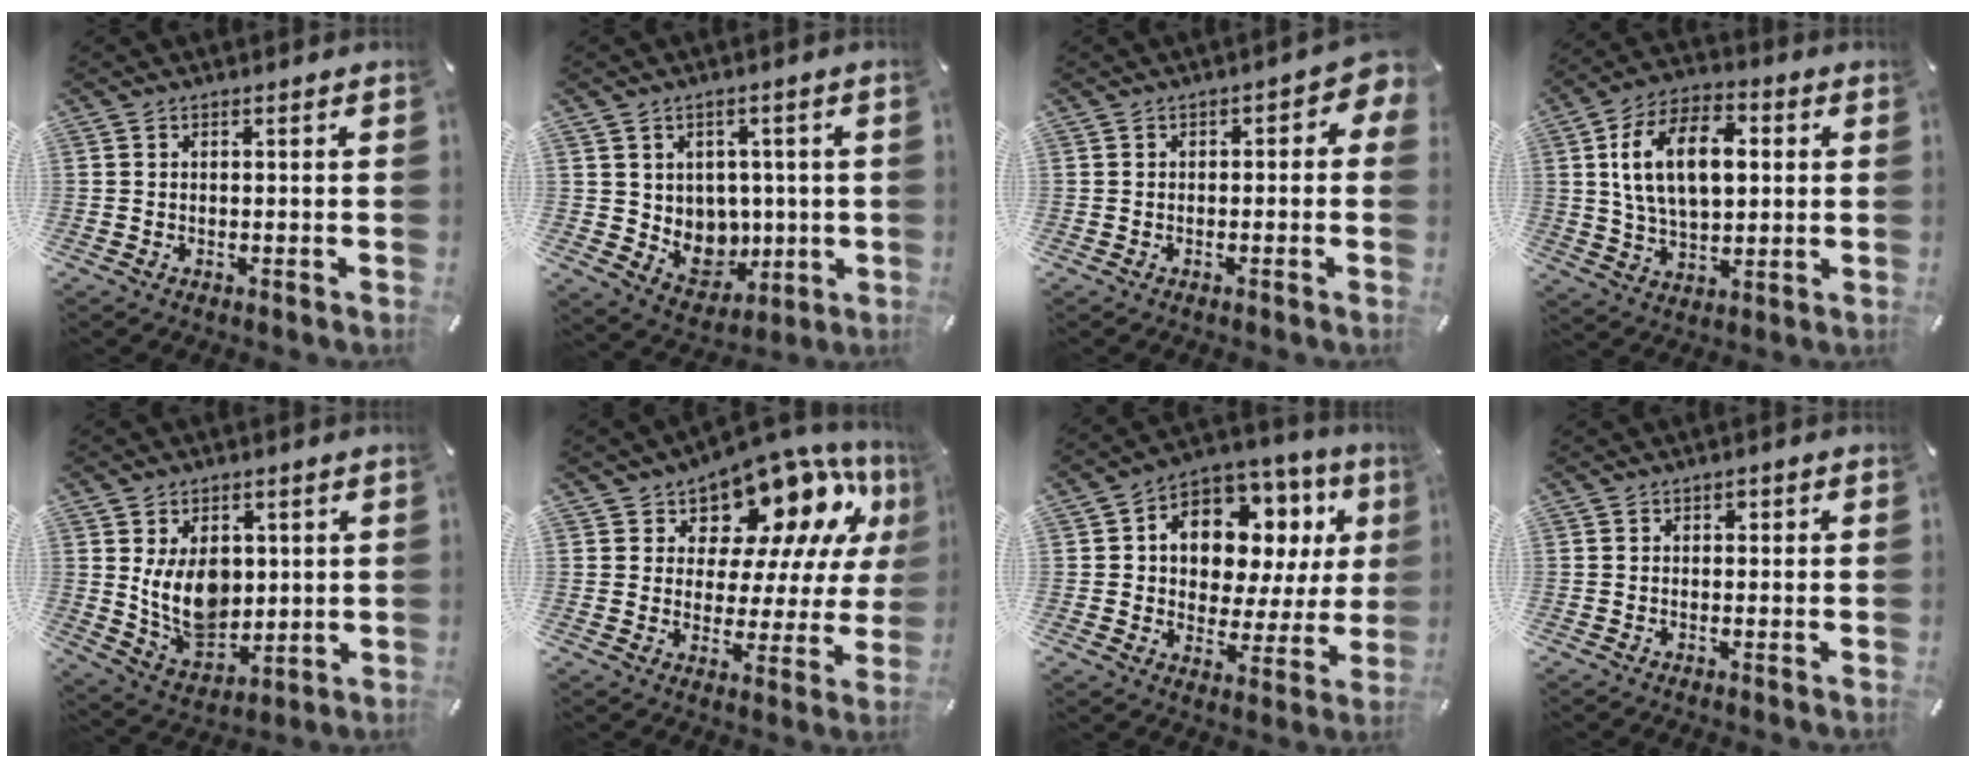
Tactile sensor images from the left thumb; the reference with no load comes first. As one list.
[{"total": 7.9, "force": [2.5, 7.4, 1.3], "torque": [-0.023, -0.028, 0.060]}, {"total": 1.4, "force": [0.1, 0.8, 1.2], "torque": [-0.014, 0.002, -0.002]}, {"total": 16.1, "force": [3.2, 9.9, 12.3], "torque": [-0.244, 0.011, 0.052]}, {"total": 11.6, "force": [2.4, 8.7, 7.3], "torque": [-0.138, -0.013, 0.048]}, {"total": 15.1, "force": [11.0, 7.8, 6.7], "torque": [-0.104, -0.091, 0.184]}, {"total": 12.2, "force": [5.7, 9.0, 5.7], "torque": [-0.095, -0.048, 0.106]}, {"total": 0.9, "force": [0.1, 0.8, 0.3], "torque": [-0.006, 0.006, -0.001]}]